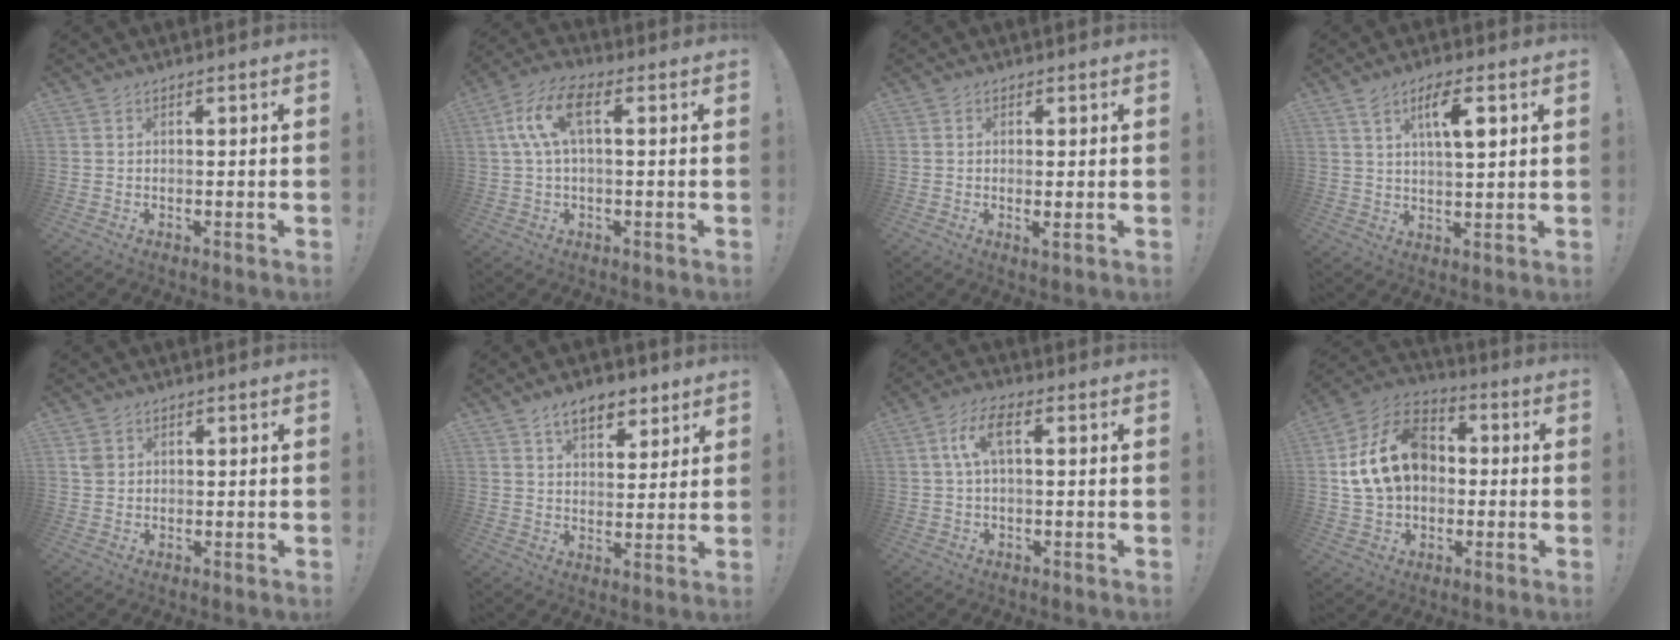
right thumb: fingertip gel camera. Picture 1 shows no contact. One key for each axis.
{"total": 11.9, "fx": 2.7, "fy": 5.9, "fz": 10.0, "tx": -0.206, "ty": 0.014, "tz": 0.053}
{"total": 2.1, "fx": 0.3, "fy": 0.2, "fz": 2.0, "tx": -0.025, "ty": -0.007, "tz": 0.005}
{"total": 7.6, "fx": 3.4, "fy": 2.2, "fz": 6.4, "tx": -0.103, "ty": -0.004, "tz": 0.051}
{"total": 2.6, "fx": 0.9, "fy": 2.2, "fz": 1.0, "tx": -0.009, "ty": 0.001, "tz": 0.017}
{"total": 9.3, "fx": 6.1, "fy": 5.1, "fz": 4.9, "tx": -0.070, "ty": -0.023, "tz": 0.112}
{"total": 7.6, "fx": 1.6, "fy": 3.2, "fz": 6.7, "tx": -0.136, "ty": 0.014, "tz": 0.030}
{"total": 18.9, "fx": 2.5, "fy": 14.2, "fz": 12.1, "tx": -0.195, "ty": 0.014, "tz": 0.057}